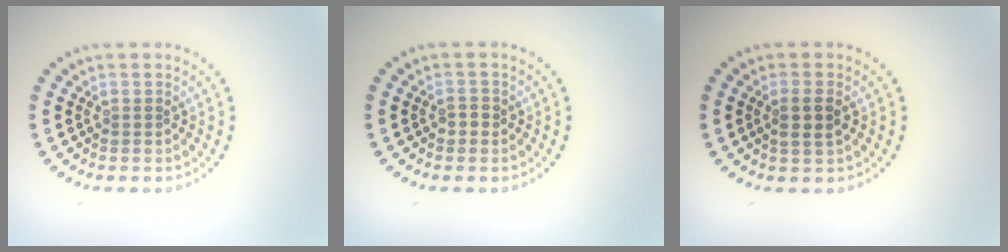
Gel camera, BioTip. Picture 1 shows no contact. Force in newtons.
{"total": 1.0, "press": 1.0, "slide": 0.3}
{"total": 1.9, "press": 1.8, "slide": 0.7}